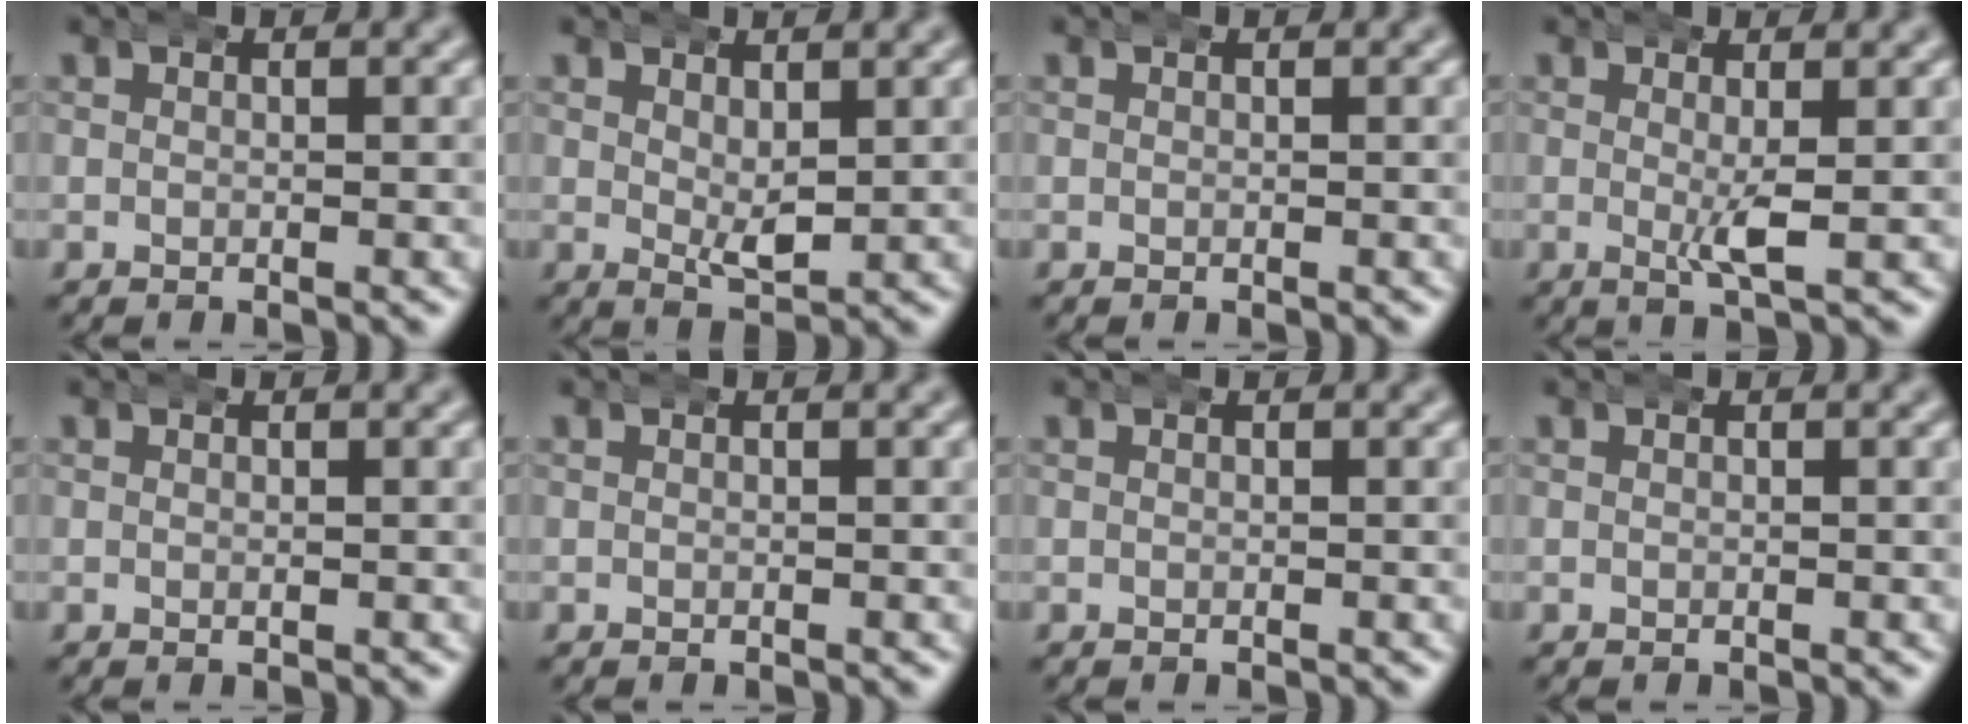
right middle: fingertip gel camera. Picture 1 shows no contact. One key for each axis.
{"total": 2.3, "fx": 0.8, "fy": 0.9, "fz": 2.0, "tx": -0.037, "ty": -0.018, "tz": 0.023}
{"total": 0.0}
{"total": 2.0, "fx": 0.1, "fy": 0.1, "fz": 1.9, "tx": -0.043, "ty": -0.014, "tz": 0.008}
{"total": 0.0}
{"total": 0.0}
{"total": 0.0}
{"total": 0.0}